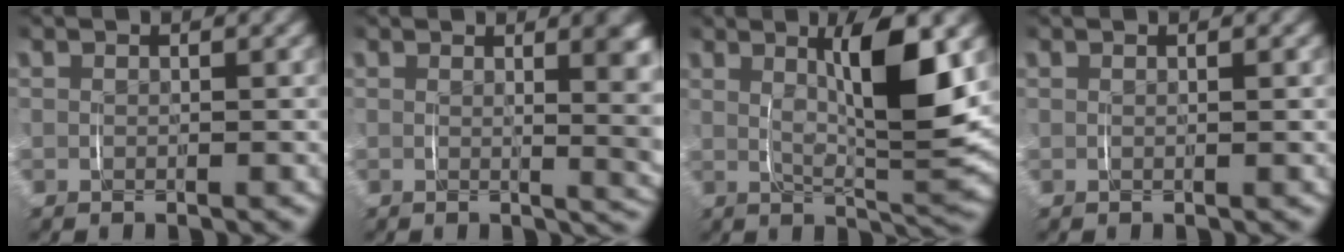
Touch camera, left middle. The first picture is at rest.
{"total": 4.8, "force": [1.1, 1.2, 4.5], "torque": [-0.042, 0.000, 0.013]}
{"total": 7.4, "force": [1.7, 1.5, 7.1], "torque": [-0.120, -0.007, 0.032]}
{"total": 0.5, "force": [0.3, -0.2, 0.3], "torque": [-0.006, 0.000, 0.006]}